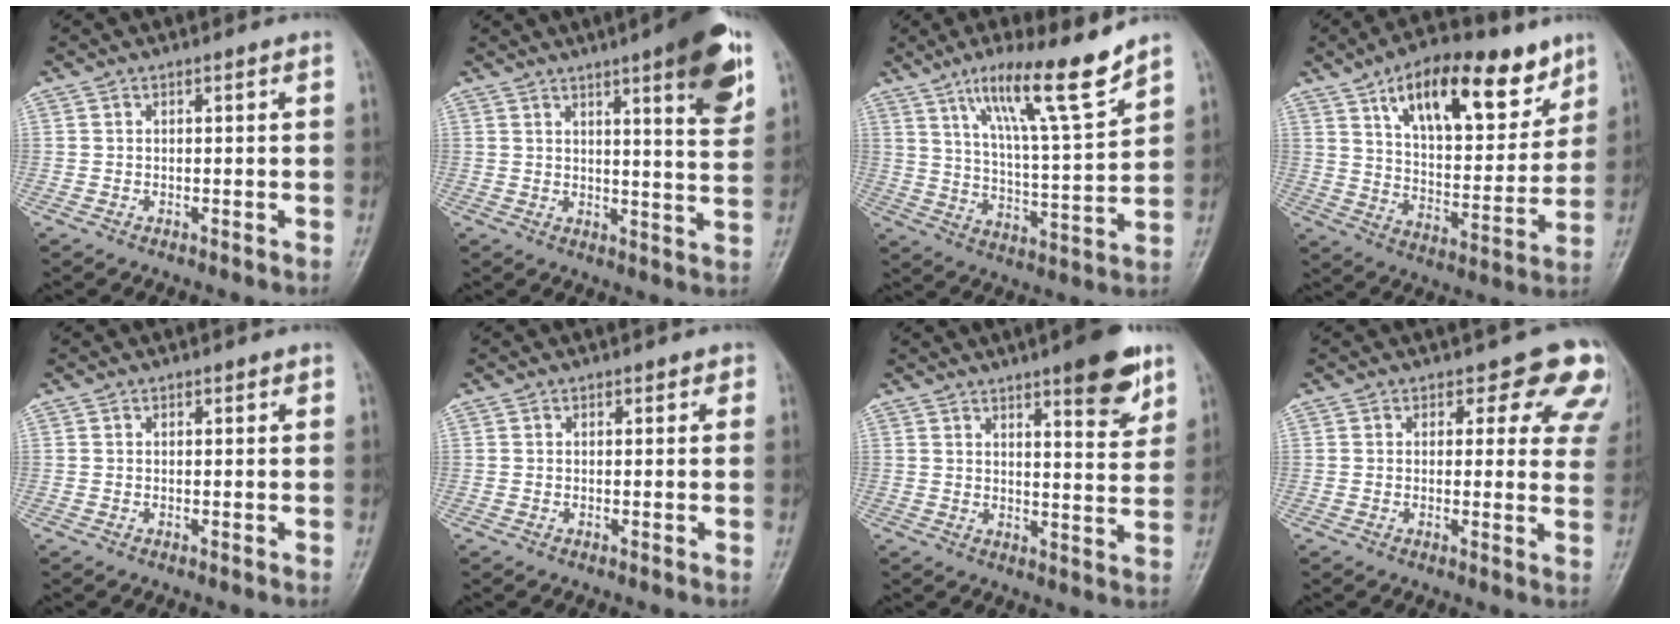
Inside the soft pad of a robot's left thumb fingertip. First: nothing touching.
{"total": 12.6, "force": [6.6, 2.1, 10.5], "torque": [-0.122, -0.032, 0.084]}
{"total": 14.8, "force": [10.1, 1.3, 10.7], "torque": [-0.173, -0.058, 0.176]}
{"total": 21.3, "force": [12.1, 9.6, 14.6], "torque": [-0.182, -0.046, 0.198]}
{"total": 0.6, "force": [0.4, 0.4, 0.3], "torque": [0.003, 0.000, 0.001]}
{"total": 1.2, "force": [0.5, 0.9, 0.6], "torque": [0.010, 0.001, 0.001]}
{"total": 10.2, "force": [6.2, 2.5, 7.6], "torque": [-0.083, -0.035, 0.082]}
{"total": 10.0, "force": [7.3, 5.4, 4.3], "torque": [0.010, -0.029, 0.052]}